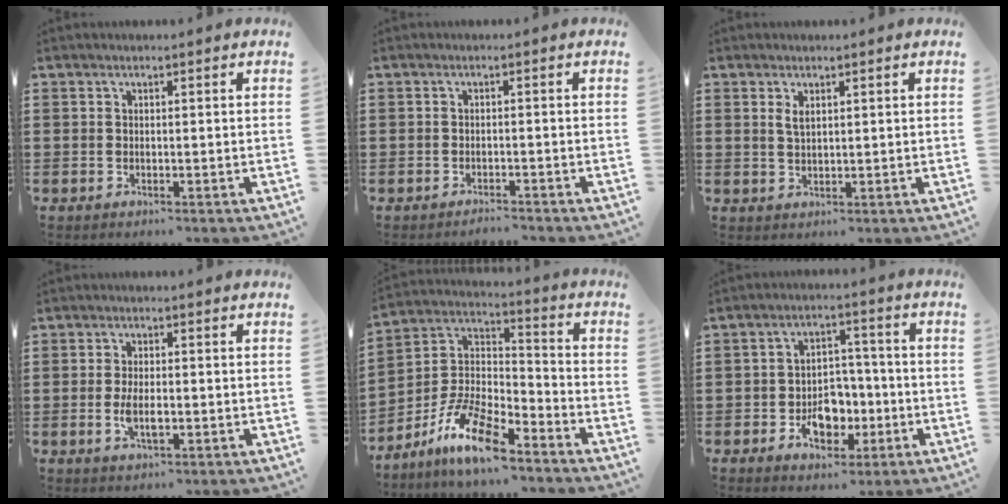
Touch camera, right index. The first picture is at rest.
{"total": 1.3, "force": [-1.3, 0.0, 0.0], "torque": [-0.004, 0.004, -0.029]}
{"total": 1.8, "force": [0.9, 0.7, 1.4], "torque": [-0.030, 0.004, 0.015]}
{"total": 4.3, "force": [-0.9, 1.6, 3.9], "torque": [-0.082, -0.002, -0.019]}
{"total": 11.6, "force": [-8.5, 3.1, 7.3], "torque": [-0.166, 0.012, -0.169]}
{"total": 7.1, "force": [-2.4, 5.1, 4.3], "torque": [-0.051, 0.008, -0.041]}